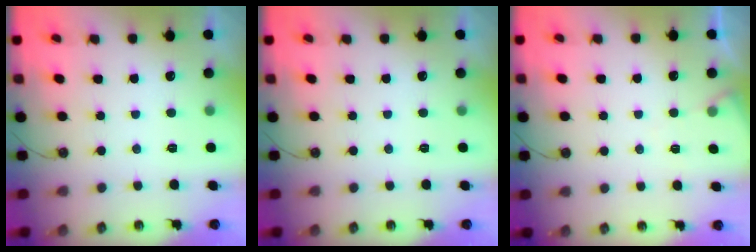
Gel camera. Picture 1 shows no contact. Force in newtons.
{"total": 0.0}
{"total": 4.4, "press": 4.4, "slide": 0.6}